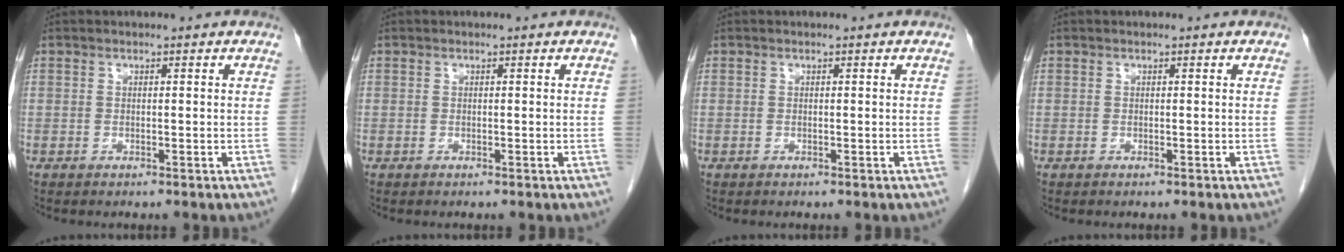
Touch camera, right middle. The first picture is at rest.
{"total": 0.0}
{"total": 0.0}
{"total": 0.0}